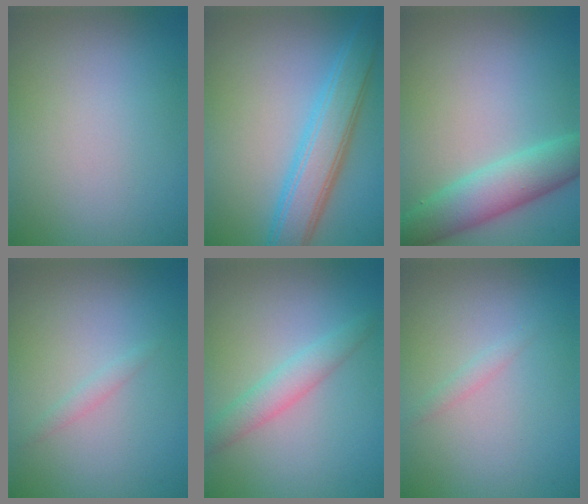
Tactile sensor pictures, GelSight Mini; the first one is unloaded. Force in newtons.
{"total": 5.3, "press": 5.3, "slide": 0.1}
{"total": 5.1, "press": 5.1, "slide": 0.2}
{"total": 0.9, "press": 0.8, "slide": 0.0}
{"total": 2.6, "press": 2.6, "slide": 0.0}
{"total": 0.8, "press": 0.8, "slide": 0.0}